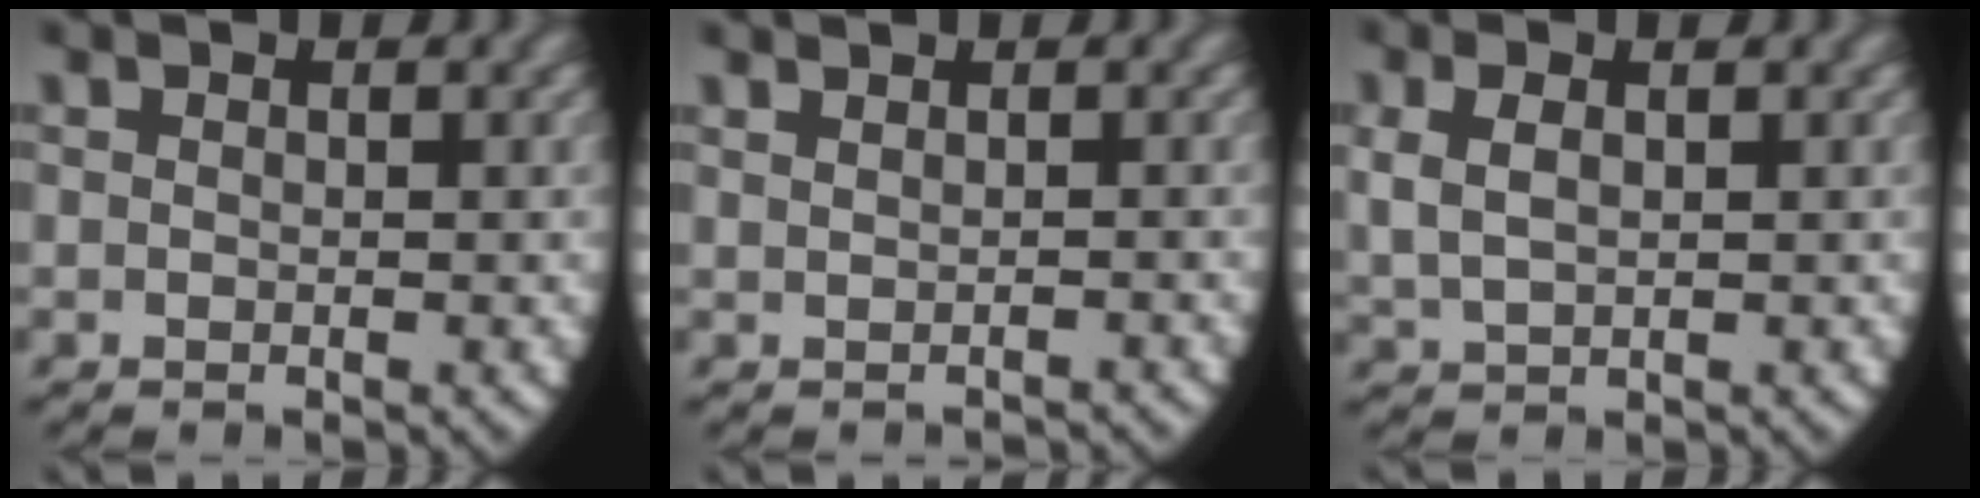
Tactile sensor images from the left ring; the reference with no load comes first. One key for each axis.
{"total": 0.7, "fx": -0.7, "fy": -0.2, "fz": 0.1, "tx": -0.003, "ty": -0.005, "tz": 0.000}
{"total": 3.2, "fx": 1.0, "fy": 2.2, "fz": 2.1, "tx": -0.054, "ty": 0.002, "tz": 0.023}